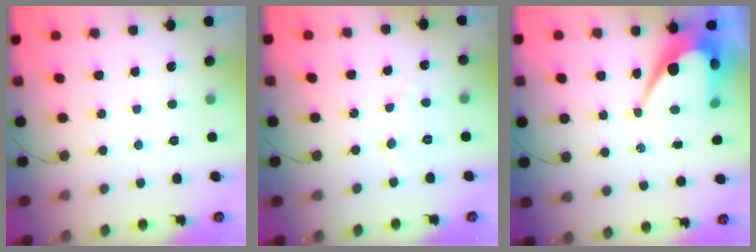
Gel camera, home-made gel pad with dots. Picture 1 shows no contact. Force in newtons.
{"total": 3.0, "press": 2.9, "slide": 0.2}
{"total": 11.0, "press": 11.0, "slide": 0.7}